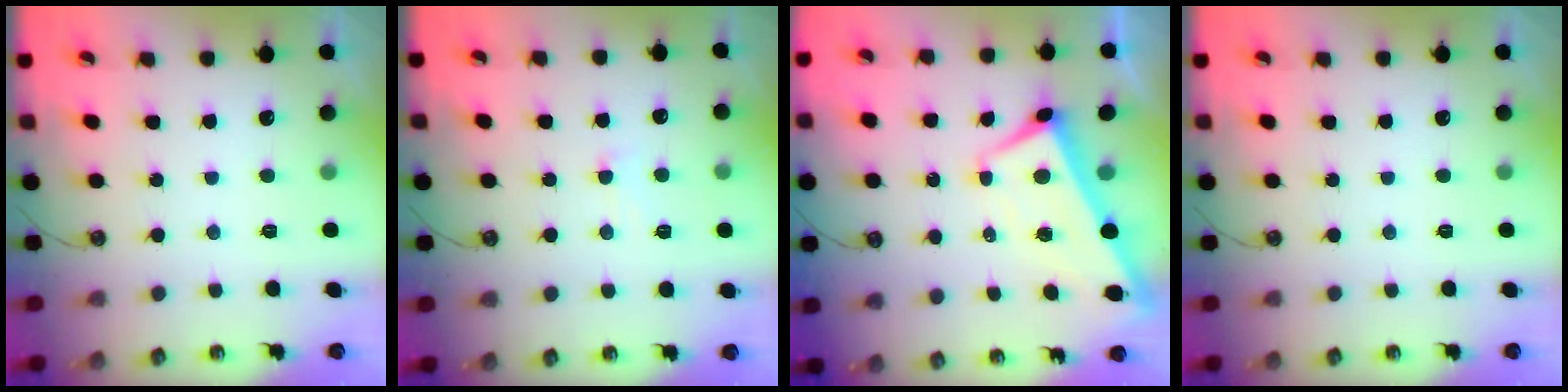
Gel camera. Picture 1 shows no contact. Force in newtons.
{"total": 0.8, "press": 0.6, "slide": 0.5}
{"total": 4.7, "press": 4.6, "slide": 0.8}
{"total": 0.0}